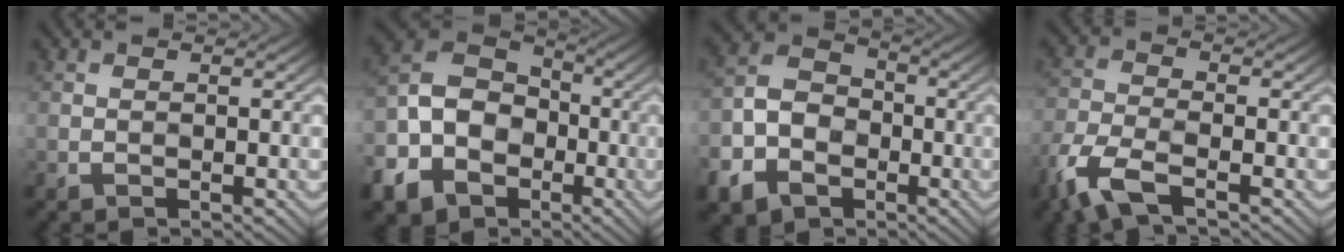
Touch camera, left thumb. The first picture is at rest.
{"total": 13.2, "force": [-4.4, 10.6, 6.6], "torque": [-0.201, -0.033, -0.083]}
{"total": 9.5, "force": [-3.5, 7.5, 4.8], "torque": [-0.121, -0.029, -0.079]}
{"total": 6.9, "force": [-3.8, 2.7, 5.1], "torque": [-0.116, -0.009, -0.092]}